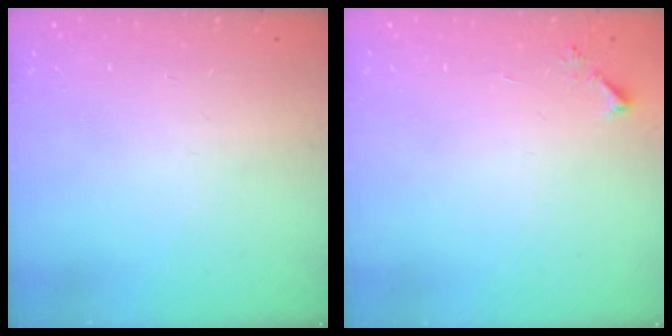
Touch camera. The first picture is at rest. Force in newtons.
{"total": 3.8, "press": 3.8, "slide": 0.5}